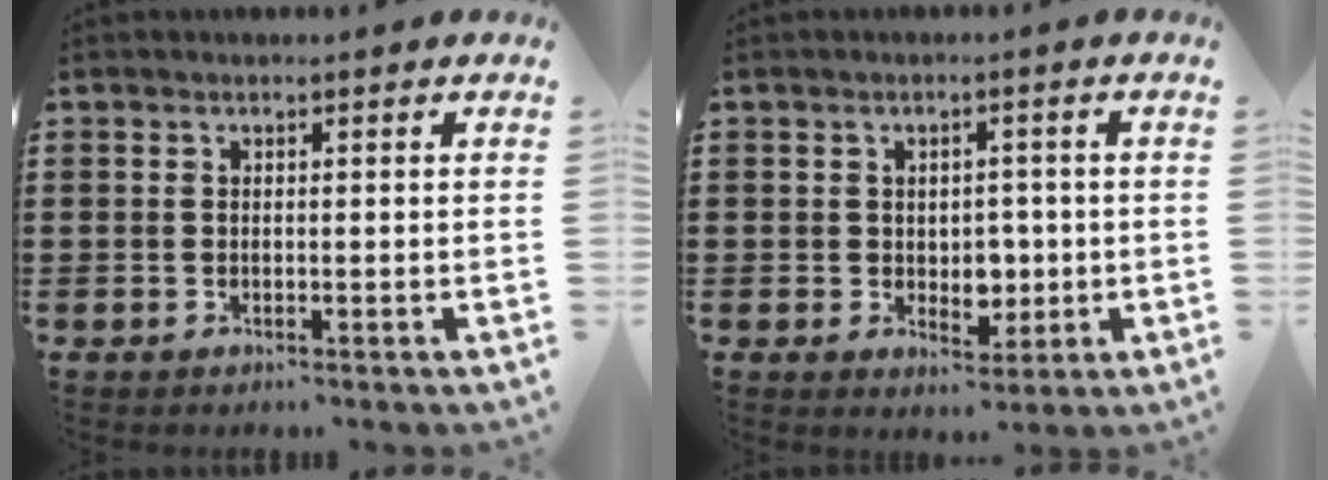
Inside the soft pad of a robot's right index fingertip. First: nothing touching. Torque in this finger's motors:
{"motor_torque": [0.01, 0.13, 0.26, 0.08]}